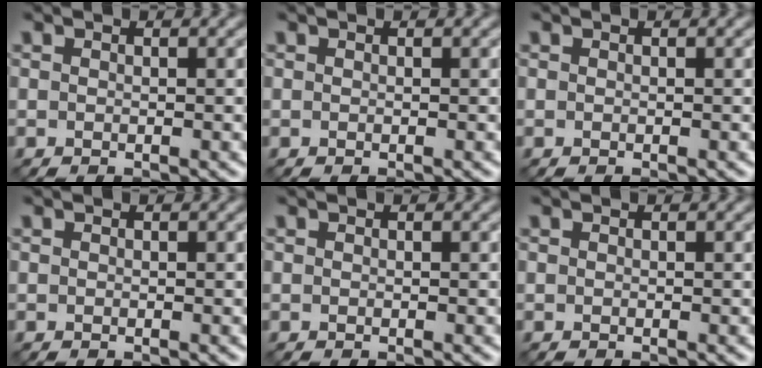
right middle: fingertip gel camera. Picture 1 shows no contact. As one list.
[{"total": 0.0}, {"total": 0.0}, {"total": 0.0}, {"total": 0.0}, {"total": 0.0}]